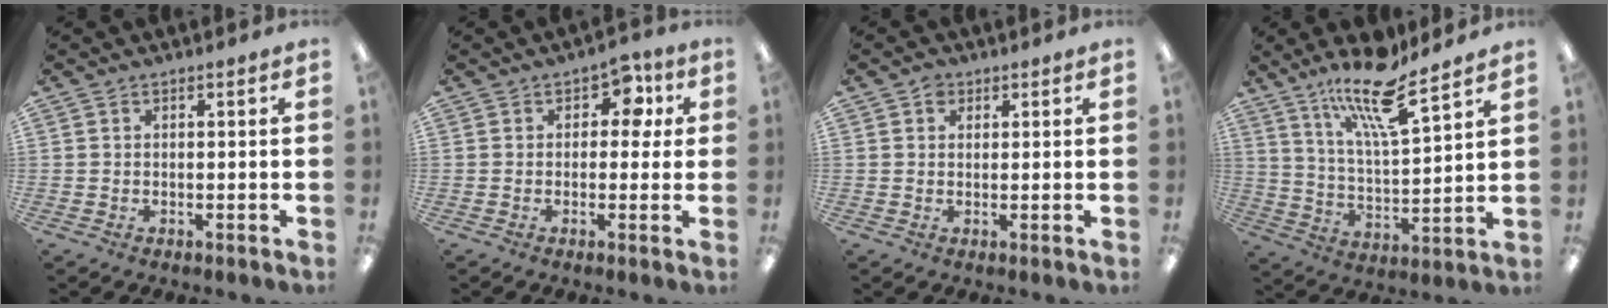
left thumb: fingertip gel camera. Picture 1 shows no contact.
{"total": 6.2, "force": [2.0, 4.1, 4.1], "torque": [-0.047, 0.002, 0.028]}
{"total": 2.3, "force": [1.3, 1.7, 0.7], "torque": [-0.008, -0.001, 0.023]}
{"total": 16.1, "force": [12.0, 3.6, 10.1], "torque": [-0.184, -0.064, 0.200]}